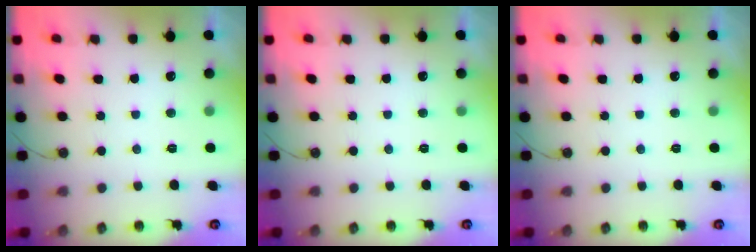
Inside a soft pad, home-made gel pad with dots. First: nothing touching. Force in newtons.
{"total": 0.0}
{"total": 0.8, "press": 0.5, "slide": 0.6}